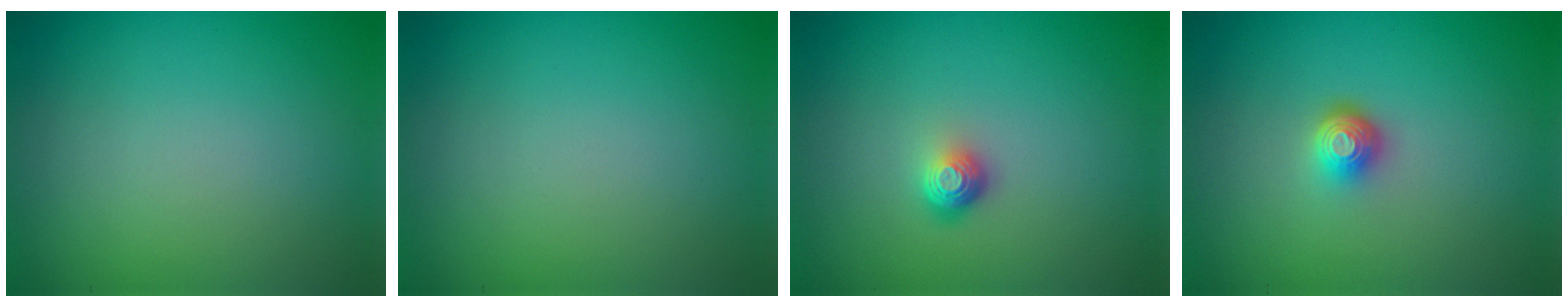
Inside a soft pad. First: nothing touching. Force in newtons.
{"total": 0.0}
{"total": 1.8, "press": 1.2, "slide": 1.3}
{"total": 2.0, "press": 1.4, "slide": 1.4}